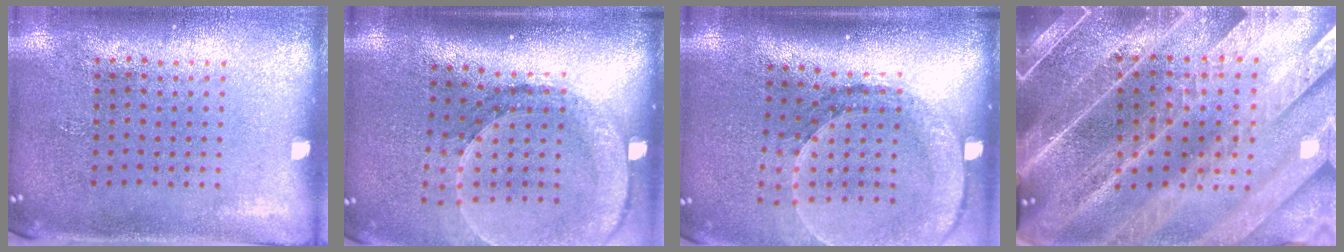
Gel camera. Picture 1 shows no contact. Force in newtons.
{"total": 2.8, "press": 2.1, "slide": 1.9}
{"total": 2.8, "press": 2.1, "slide": 1.9}
{"total": 5.5, "press": 4.7, "slide": 2.9}